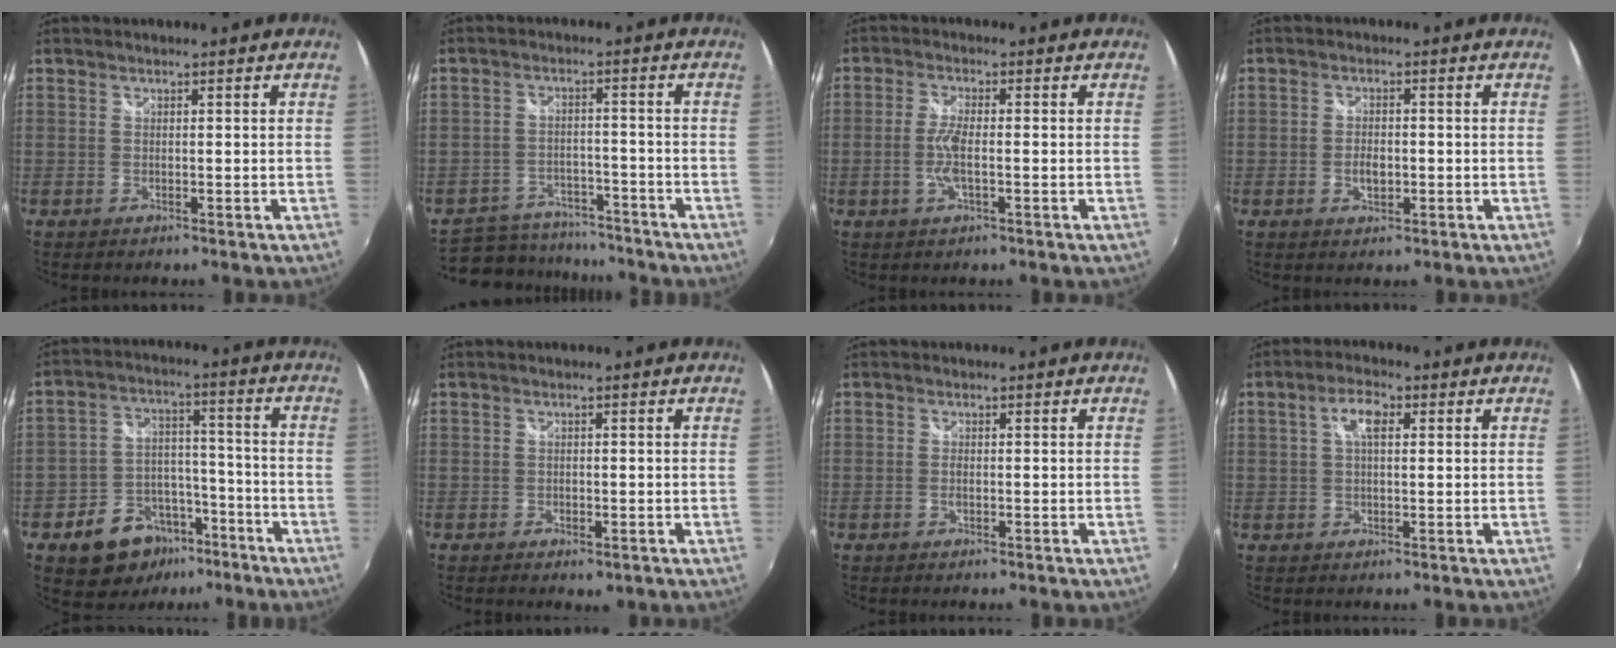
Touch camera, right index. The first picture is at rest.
{"total": 11.3, "force": [-9.3, 6.0, 2.4], "torque": [-0.072, 0.017, -0.125]}
{"total": 4.5, "force": [-1.0, 0.9, 4.3], "torque": [-0.091, -0.002, -0.021]}
{"total": 3.2, "force": [-0.7, 2.1, 2.3], "torque": [-0.043, -0.003, -0.013]}
{"total": 12.6, "force": [-7.7, 8.8, 4.7], "torque": [-0.099, 0.032, -0.103]}
{"total": 1.9, "force": [-0.8, 1.2, 1.2], "torque": [-0.022, -0.006, -0.012]}
{"total": 0.9, "force": [-0.3, 0.3, 0.8], "torque": [-0.018, 0.000, -0.006]}
{"total": 4.3, "force": [1.2, 1.8, 3.7], "torque": [-0.067, 0.013, 0.021]}